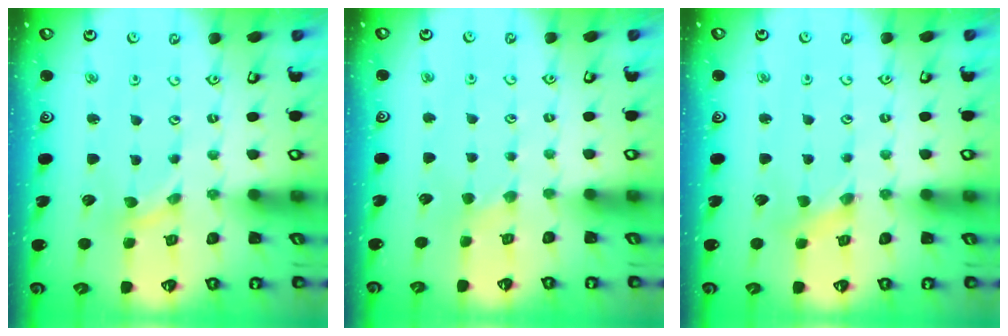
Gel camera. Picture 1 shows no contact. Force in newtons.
{"total": 1.4, "press": 1.4, "slide": 0.4}
{"total": 0.0}